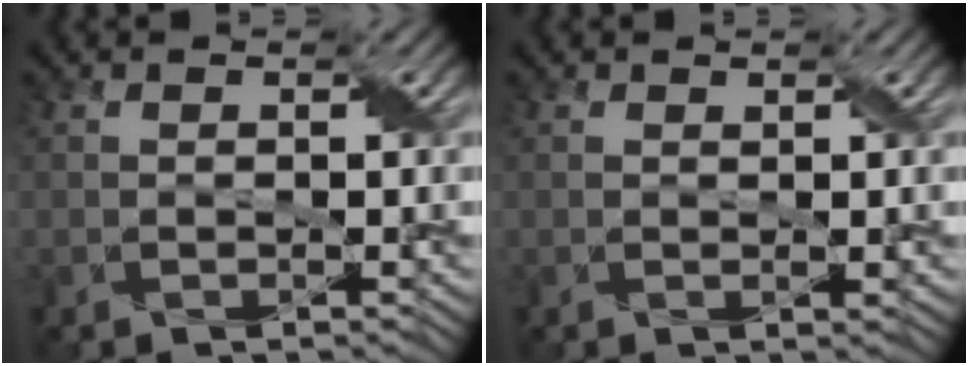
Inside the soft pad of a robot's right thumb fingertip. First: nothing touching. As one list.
[{"total": 0.6, "force": [0.4, 0.1, 0.4], "torque": [-0.009, 0.001, 0.008]}]